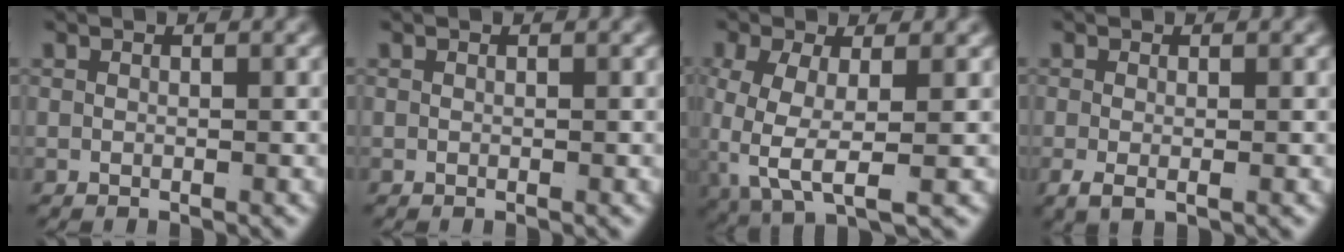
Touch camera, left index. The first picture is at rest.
{"total": 0.0}
{"total": 6.7, "force": [-1.0, 3.6, 5.6], "torque": [-0.136, -0.043, 0.008]}
{"total": 1.7, "force": [-0.8, 0.4, 1.5], "torque": [-0.034, -0.019, -0.002]}